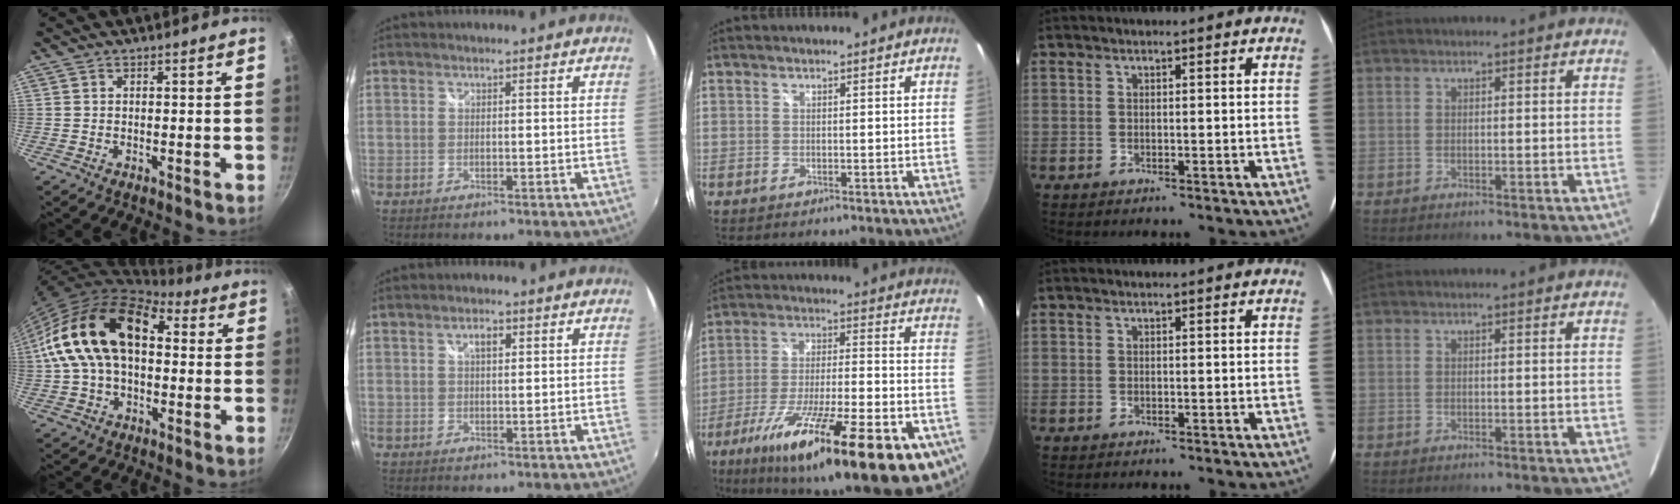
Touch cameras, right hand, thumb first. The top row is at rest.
{"thumb": {"total": 19.2, "force": [2.1, 12.3, 14.6], "torque": [-0.241, 0.045, 0.023]}, "index": {"total": 2.3, "force": [0.9, 1.0, 1.8], "torque": [-0.030, 0.006, 0.013]}, "middle": {"total": 32.1, "force": [-19.0, 7.2, 24.9], "torque": [-0.397, -0.053, -0.284]}}